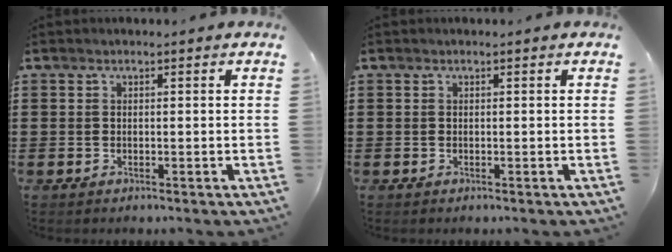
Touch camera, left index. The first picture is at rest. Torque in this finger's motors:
{"motor_torque": [0.00, 0.00, 0.01, 0.00]}